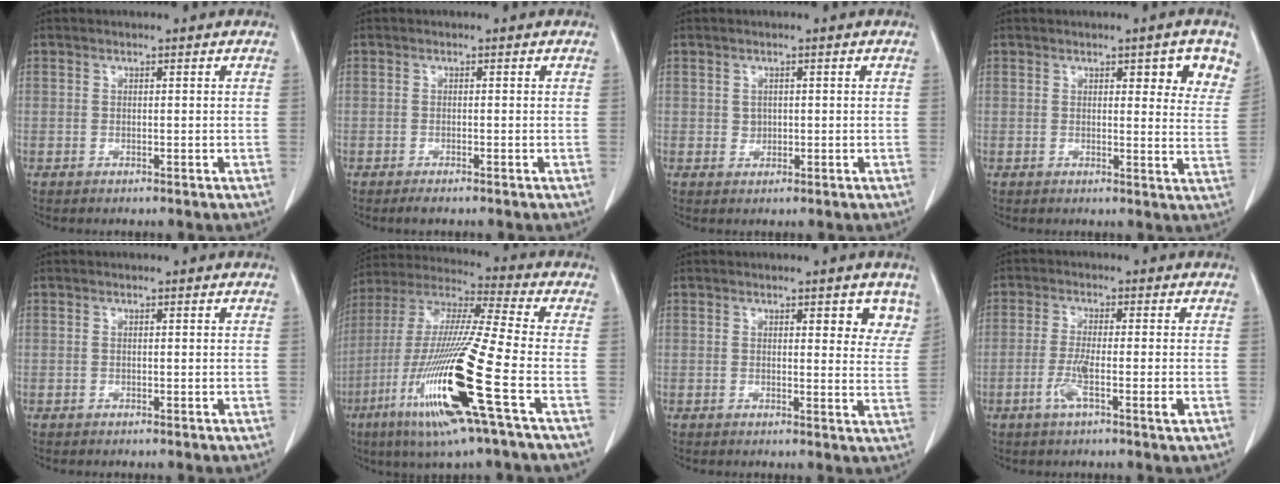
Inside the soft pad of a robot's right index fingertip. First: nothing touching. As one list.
[{"total": 1.4, "force": [-1.1, 0.1, 0.8], "torque": [-0.012, -0.004, -0.017]}, {"total": 1.2, "force": [0.2, 1.1, 0.5], "torque": [-0.006, 0.000, 0.007]}, {"total": 6.5, "force": [3.5, 1.8, 5.1], "torque": [-0.048, -0.009, 0.035]}, {"total": 0.0}, {"total": 20.8, "force": [-7.7, -0.2, 19.3], "torque": [-0.413, -0.036, -0.153]}, {"total": 5.2, "force": [3.3, 1.7, 3.6], "torque": [-0.026, -0.010, 0.029]}, {"total": 5.2, "force": [-1.9, 0.1, 4.8], "torque": [-0.091, -0.007, -0.036]}]